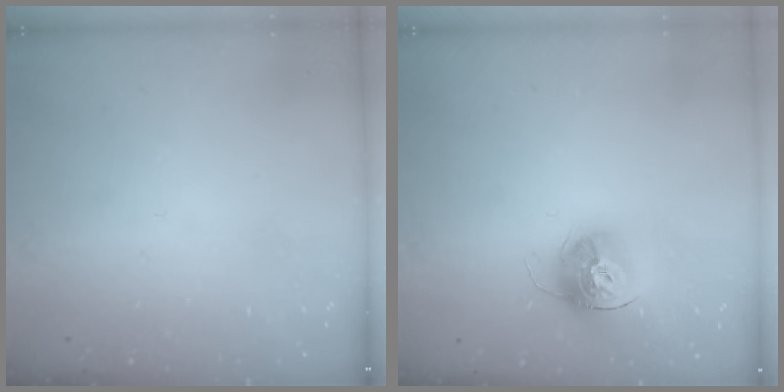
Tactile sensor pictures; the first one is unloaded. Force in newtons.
{"total": 14.9, "press": 14.8, "slide": 1.3}